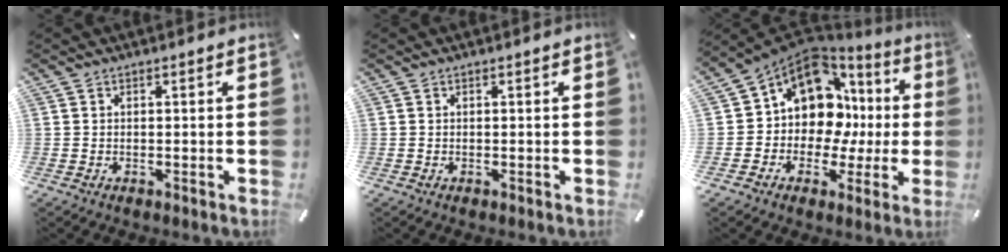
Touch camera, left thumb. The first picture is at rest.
{"total": 0.0}
{"total": 12.8, "force": [4.1, 10.1, 6.7], "torque": [-0.134, -0.056, 0.071]}